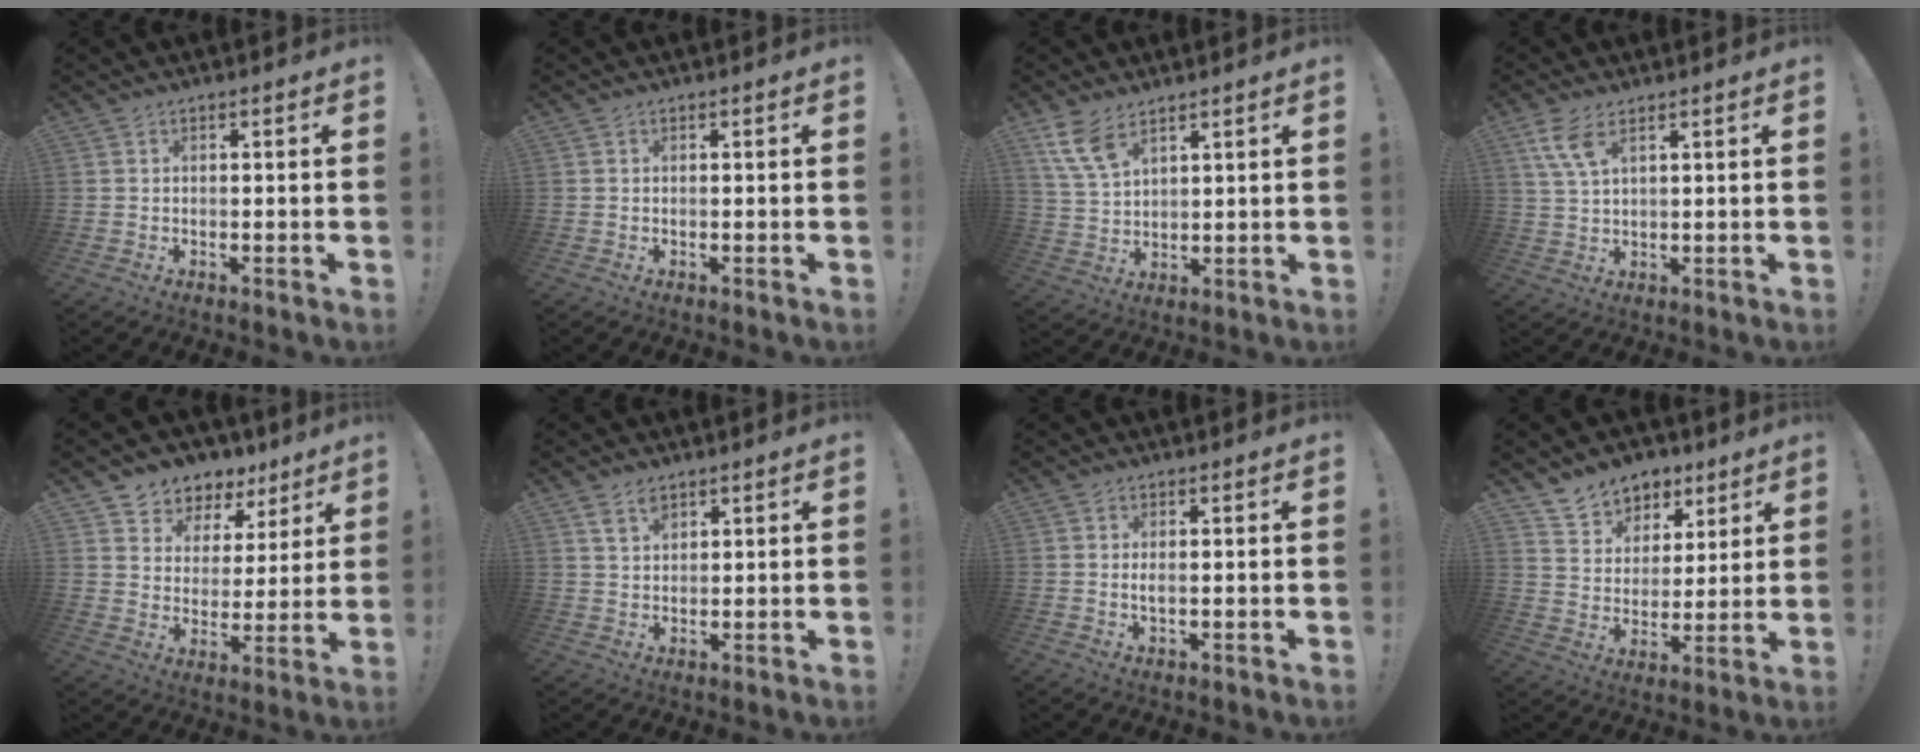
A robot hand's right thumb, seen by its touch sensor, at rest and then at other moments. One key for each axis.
{"total": 0.0}
{"total": 8.8, "fx": 5.8, "fy": 4.5, "fz": 4.8, "tx": -0.096, "ty": -0.021, "tz": 0.117}
{"total": 7.4, "fx": 4.1, "fy": 3.2, "fz": 5.3, "tx": -0.109, "ty": -0.013, "tz": 0.077}
{"total": 6.8, "fx": 4.3, "fy": 5.2, "fz": 1.2, "tx": -0.024, "ty": -0.039, "tz": 0.087}
{"total": 3.9, "fx": 2.7, "fy": 2.2, "fz": 1.9, "tx": -0.025, "ty": -0.015, "tz": 0.048}
{"total": 1.6, "fx": 0.0, "fy": 0.4, "fz": 1.6, "tx": -0.029, "ty": -0.002, "tz": 0.000}
{"total": 9.1, "fx": 6.6, "fy": 6.2, "fz": 1.0, "tx": -0.019, "ty": -0.054, "tz": 0.130}